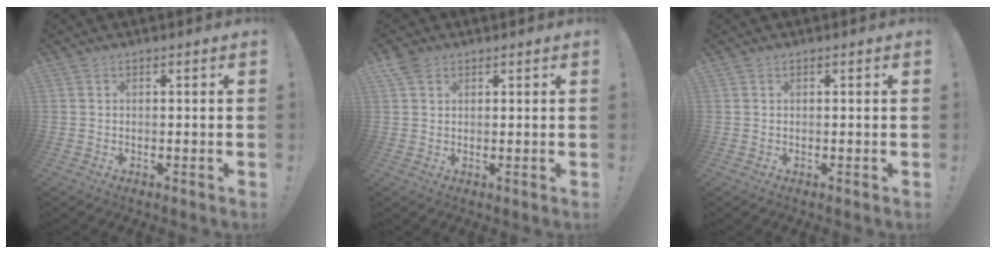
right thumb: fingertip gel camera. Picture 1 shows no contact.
{"total": 3.6, "force": [2.2, 2.4, 1.6], "torque": [-0.027, -0.005, 0.043]}
{"total": 0.0}